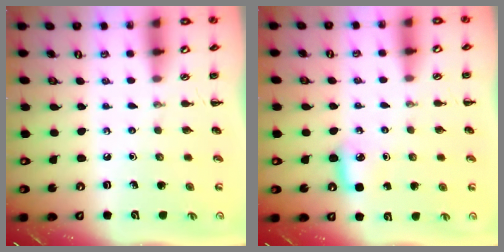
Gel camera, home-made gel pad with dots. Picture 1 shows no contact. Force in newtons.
{"total": 4.9, "press": 4.6, "slide": 1.7}